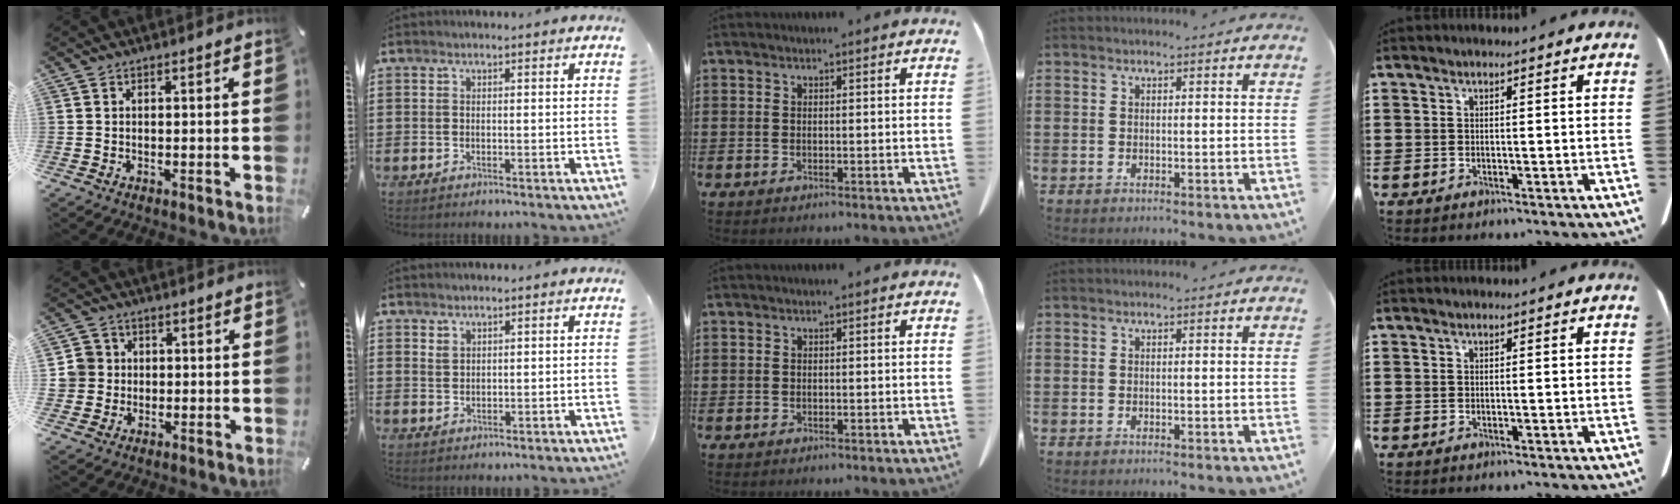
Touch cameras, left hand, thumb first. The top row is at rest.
{"thumb": {"total": 5.8, "force": [0.3, 5.8, 0.7], "torque": [-0.024, 0.012, 0.008]}, "index": {"total": 1.5, "force": [1.2, 0.8, 0.2], "torque": [-0.008, 0.002, 0.023]}}